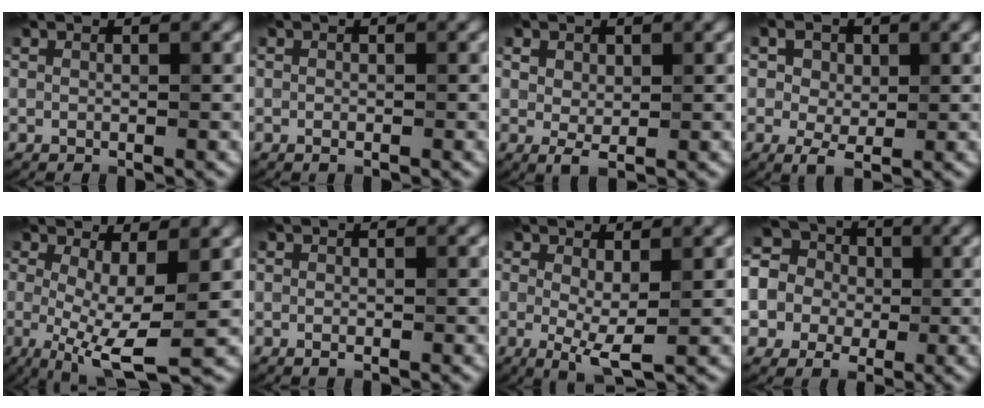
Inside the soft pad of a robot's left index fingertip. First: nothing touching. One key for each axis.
{"total": 0.6, "fx": -0.2, "fy": 0.3, "fz": 0.4, "tx": -0.005, "ty": -0.001, "tz": -0.003}
{"total": 1.5, "fx": 0.4, "fy": 1.1, "fz": 1.0, "tx": -0.018, "ty": -0.002, "tz": 0.010}
{"total": 2.8, "fx": 0.3, "fy": 2.1, "fz": 1.8, "tx": -0.034, "ty": 0.001, "tz": 0.000}
{"total": 7.1, "fx": -0.7, "fy": 2.1, "fz": 6.8, "tx": -0.129, "ty": -0.015, "tz": -0.013}
{"total": 0.6, "fx": -0.2, "fy": 0.3, "fz": 0.5, "tx": -0.008, "ty": -0.002, "tz": -0.001}
{"total": 3.3, "fx": -0.1, "fy": 0.9, "fz": 3.2, "tx": -0.065, "ty": -0.011, "tz": -0.003}
{"total": 12.1, "fx": 1.1, "fy": 11.0, "fz": 4.7, "tx": -0.131, "ty": 0.035, "tz": -0.021}